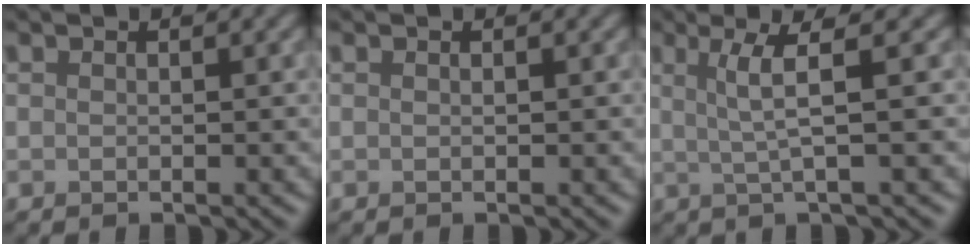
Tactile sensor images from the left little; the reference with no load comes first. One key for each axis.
{"total": 0.0}
{"total": 3.6, "fx": 0.9, "fy": 0.5, "fz": 3.4, "tx": -0.061, "ty": 0.003, "tz": 0.019}